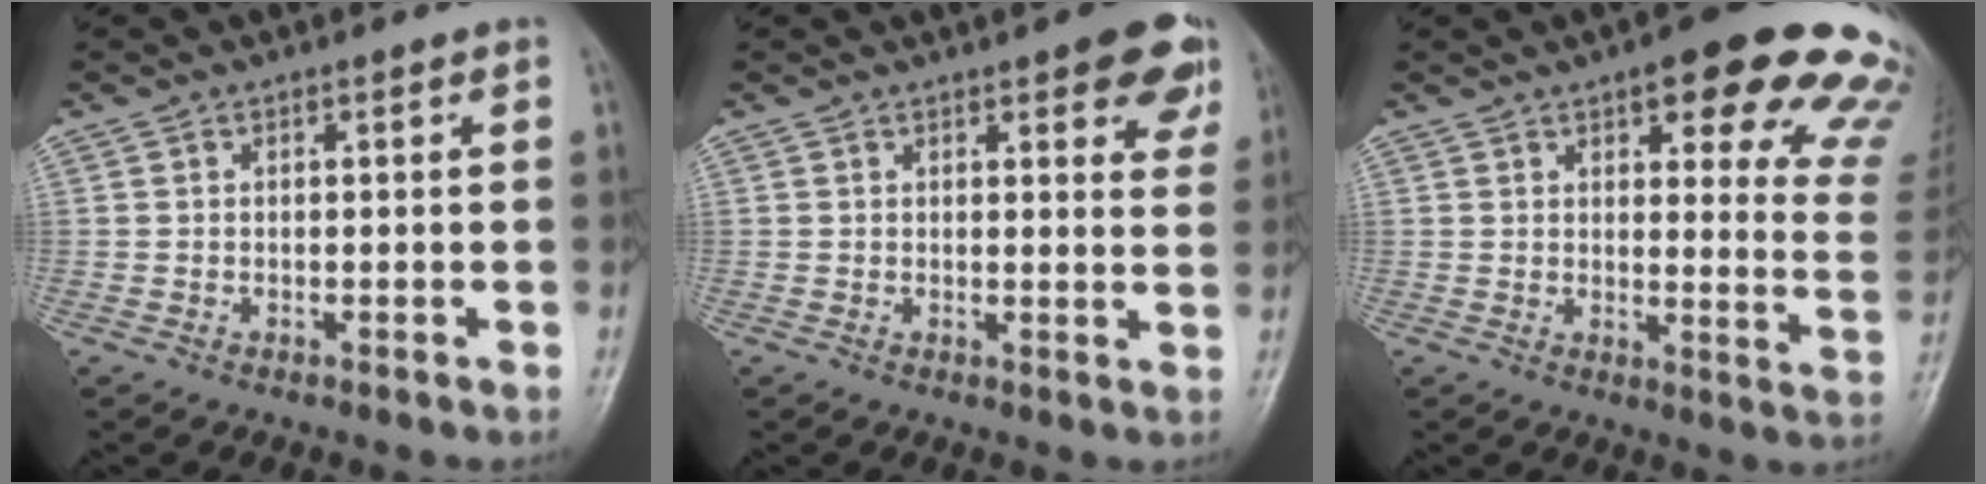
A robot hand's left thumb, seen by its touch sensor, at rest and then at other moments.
{"total": 8.5, "force": [4.8, 3.1, 6.3], "torque": [-0.043, -0.017, 0.052]}
{"total": 21.4, "force": [14.1, 6.8, 14.6], "torque": [-0.125, -0.055, 0.149]}